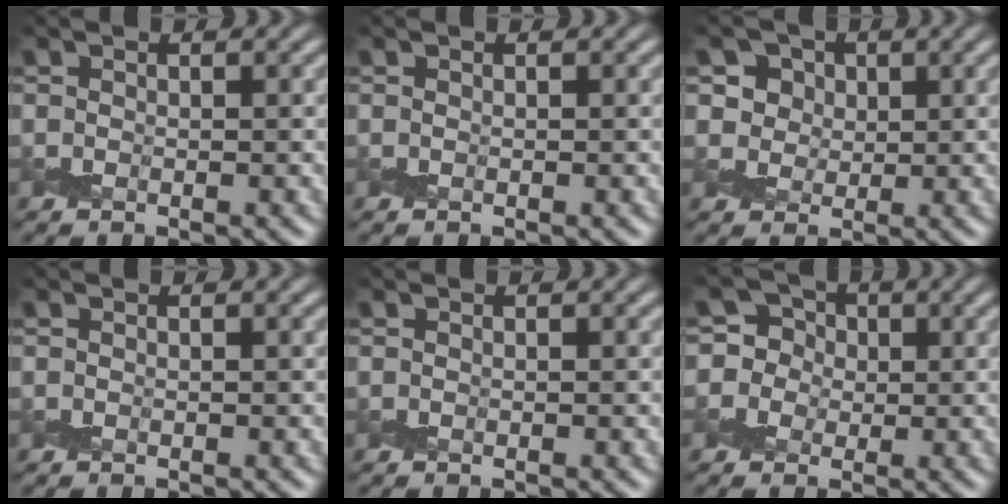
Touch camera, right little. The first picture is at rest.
{"total": 0.0}
{"total": 4.7, "force": [2.8, 3.3, 1.8], "torque": [-0.032, 0.002, 0.029]}
{"total": 0.0}
{"total": 0.0}
{"total": 4.4, "force": [1.5, 3.8, 1.7], "torque": [-0.029, 0.021, -0.004]}